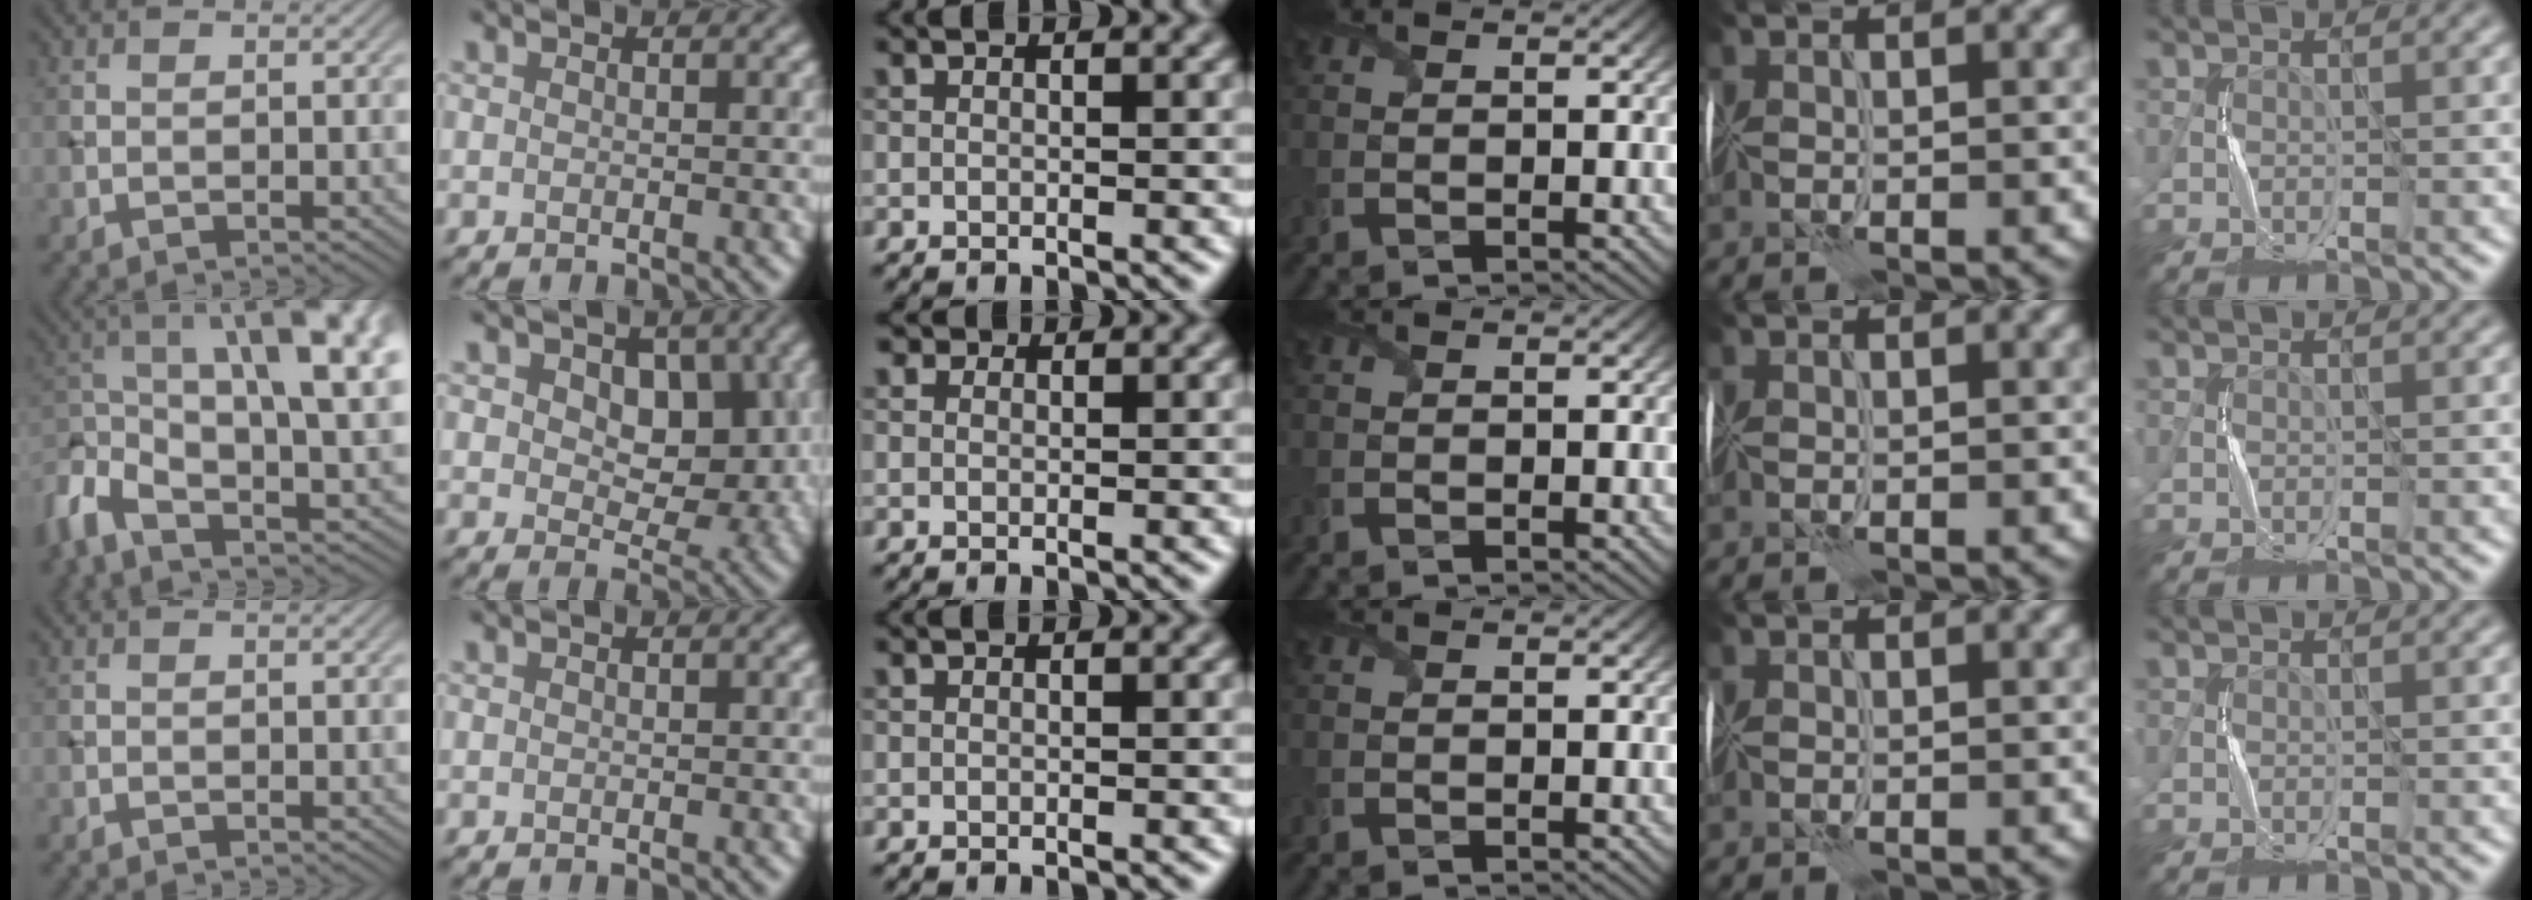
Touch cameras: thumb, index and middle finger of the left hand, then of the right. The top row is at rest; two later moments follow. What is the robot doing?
{"motion": "fold", "object": "wrapping paper"}